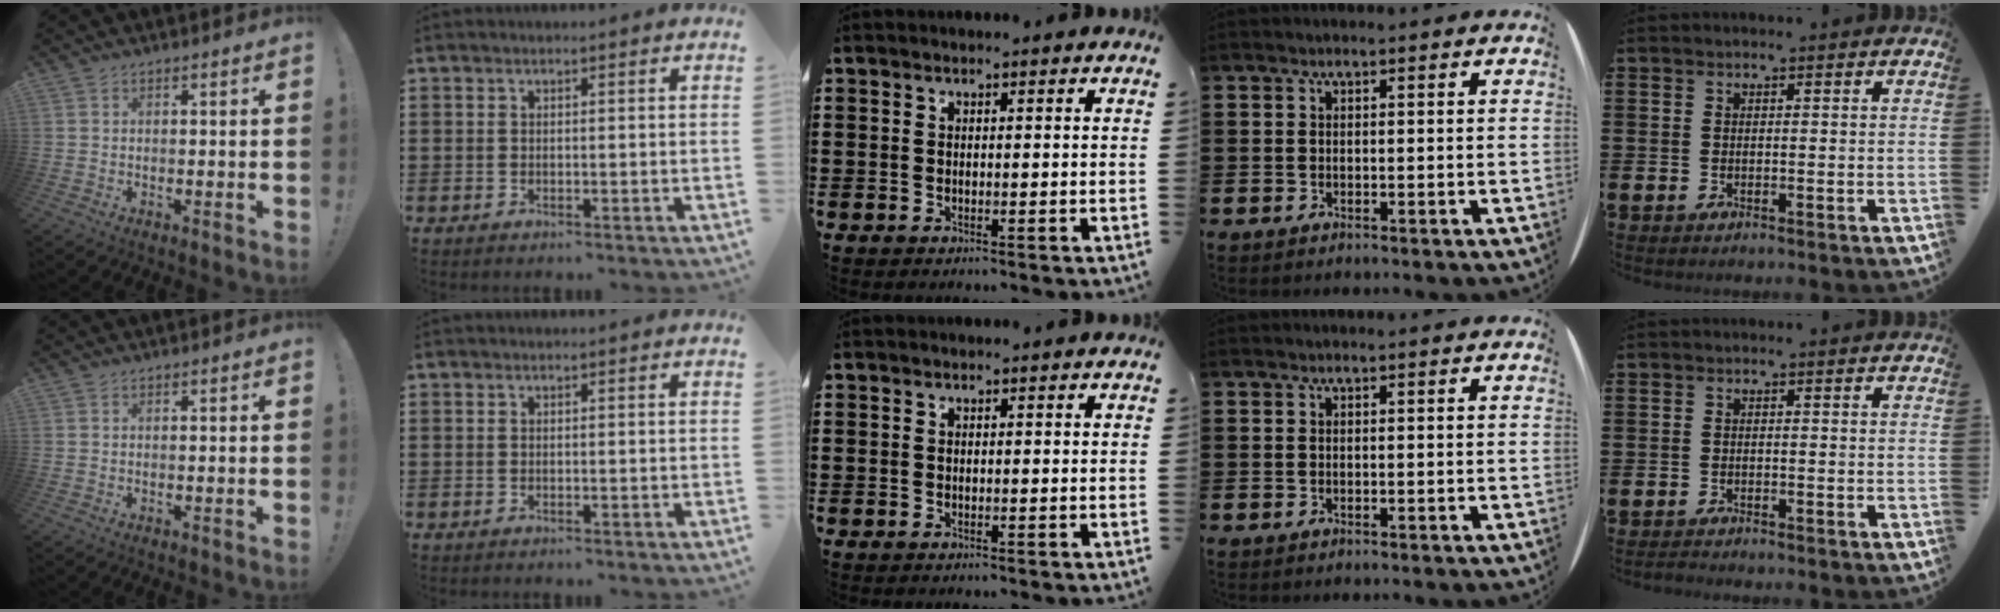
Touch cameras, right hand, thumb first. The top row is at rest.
{"little": {"total": 0.6, "force": [-0.6, 0.1, 0.2], "torque": [-0.005, -0.001, -0.012]}}